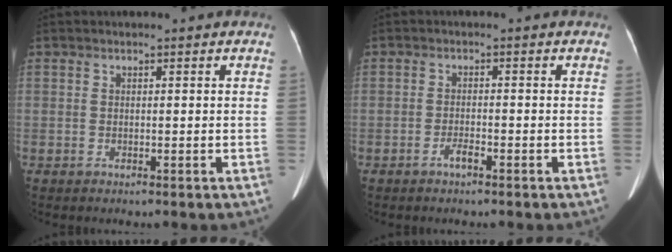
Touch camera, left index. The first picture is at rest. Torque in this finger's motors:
{"motor_torque": [0.15, 0.11, 0.03, 0.03]}